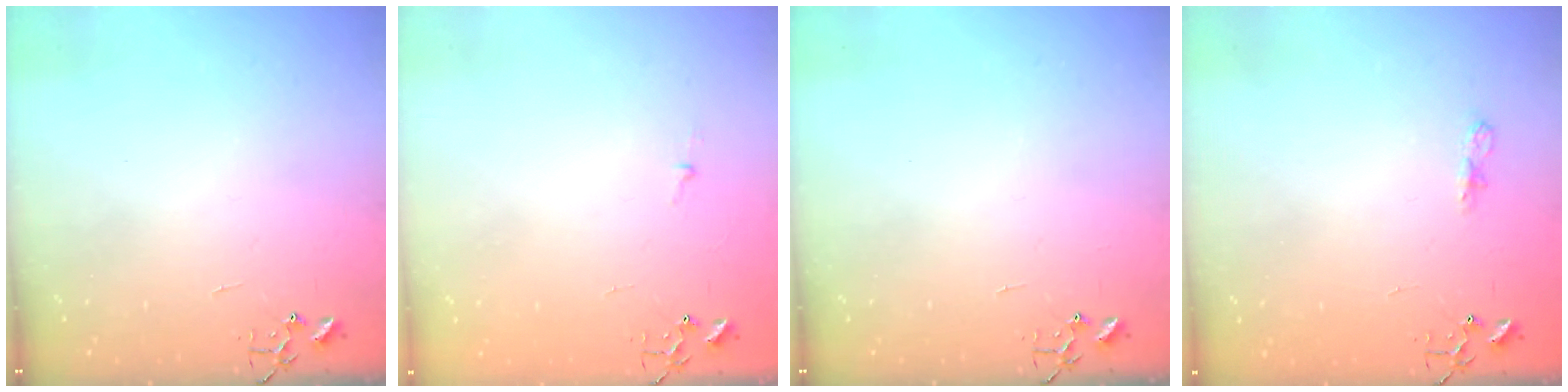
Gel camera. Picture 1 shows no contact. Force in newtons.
{"total": 2.7, "press": 2.7, "slide": 0.3}
{"total": 0.0}
{"total": 6.2, "press": 6.2, "slide": 0.8}